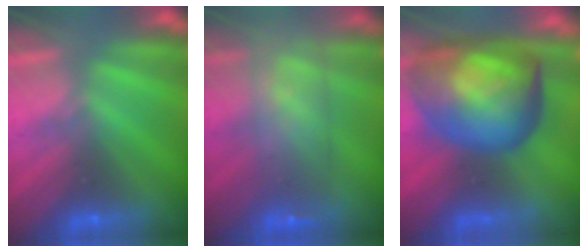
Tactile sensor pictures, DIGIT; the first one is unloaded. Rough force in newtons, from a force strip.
{"total": 9.8}
{"total": 7.9}